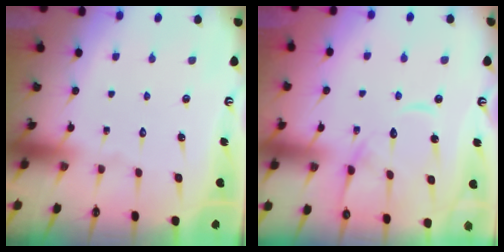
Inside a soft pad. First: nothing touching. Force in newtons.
{"total": 12.7, "press": 12.7, "slide": 1.2}